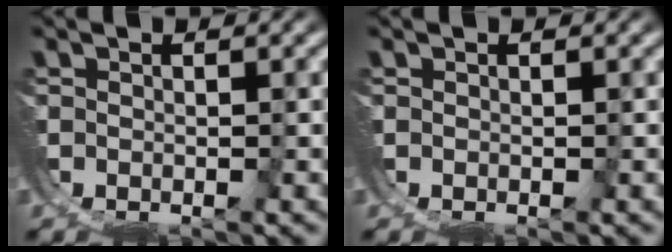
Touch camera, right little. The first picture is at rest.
{"total": 0.0}